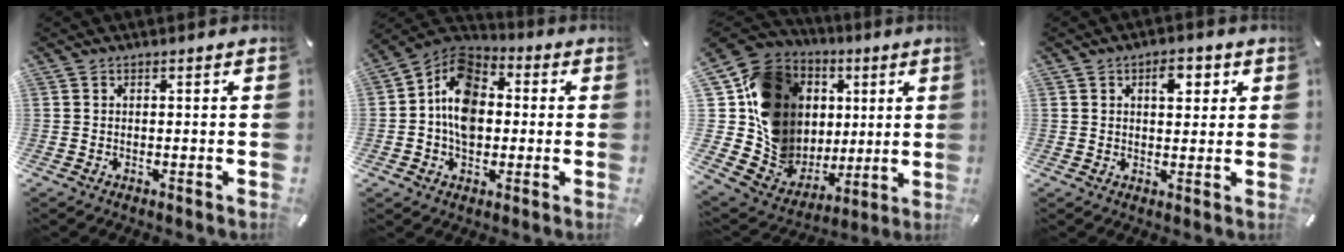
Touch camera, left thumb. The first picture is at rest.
{"total": 11.4, "force": [-1.1, 8.8, 7.2], "torque": [-0.138, 0.017, -0.022]}
{"total": 17.3, "force": [4.2, 15.3, 6.8], "torque": [-0.115, -0.043, 0.104]}
{"total": 5.4, "force": [1.9, 3.5, 3.7], "torque": [-0.032, -0.009, 0.022]}